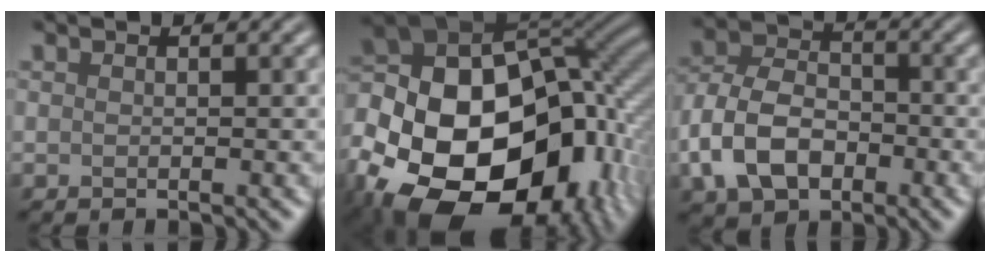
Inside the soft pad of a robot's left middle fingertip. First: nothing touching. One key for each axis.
{"total": 21.8, "fx": -8.1, "fy": 14.8, "fz": 13.8, "tx": -0.284, "ty": -0.023, "tz": -0.124}
{"total": 7.1, "fx": -2.4, "fy": 4.9, "fz": 4.4, "tx": -0.091, "ty": 0.003, "tz": -0.056}